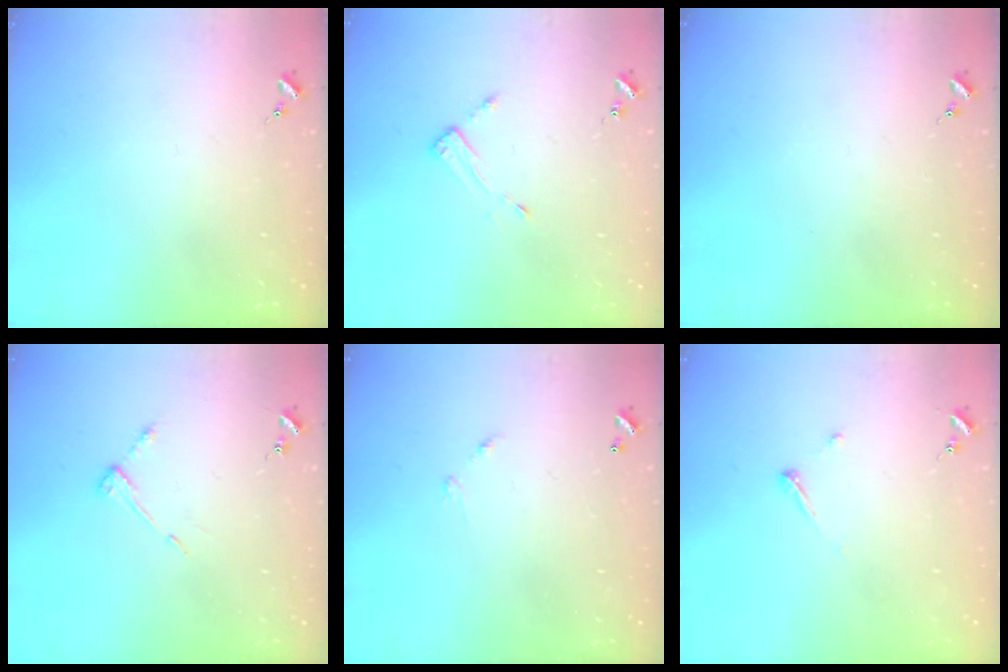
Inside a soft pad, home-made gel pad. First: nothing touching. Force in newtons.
{"total": 3.3, "press": 3.2, "slide": 0.3}
{"total": 0.0}
{"total": 5.0, "press": 4.9, "slide": 0.4}
{"total": 4.9, "press": 4.9, "slide": 0.3}
{"total": 4.5, "press": 4.5, "slide": 0.4}